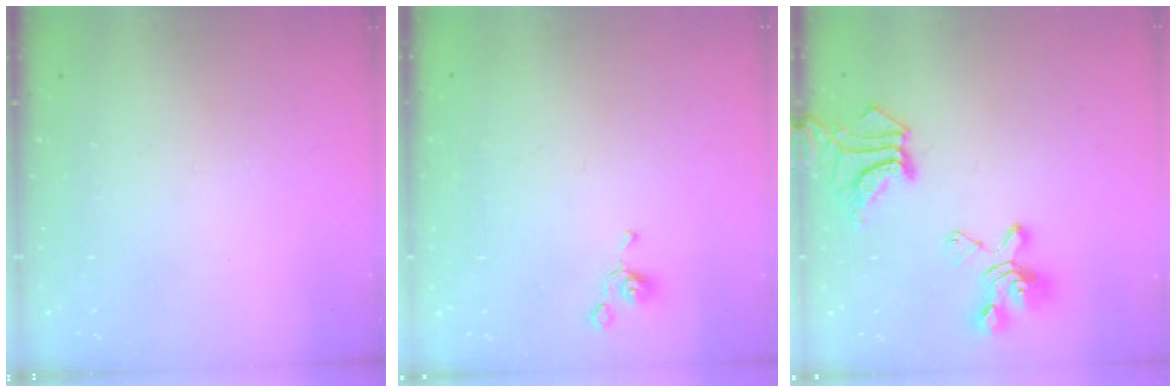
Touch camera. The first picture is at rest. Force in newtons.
{"total": 3.9, "press": 3.9, "slide": 0.4}
{"total": 14.4, "press": 14.1, "slide": 2.8}